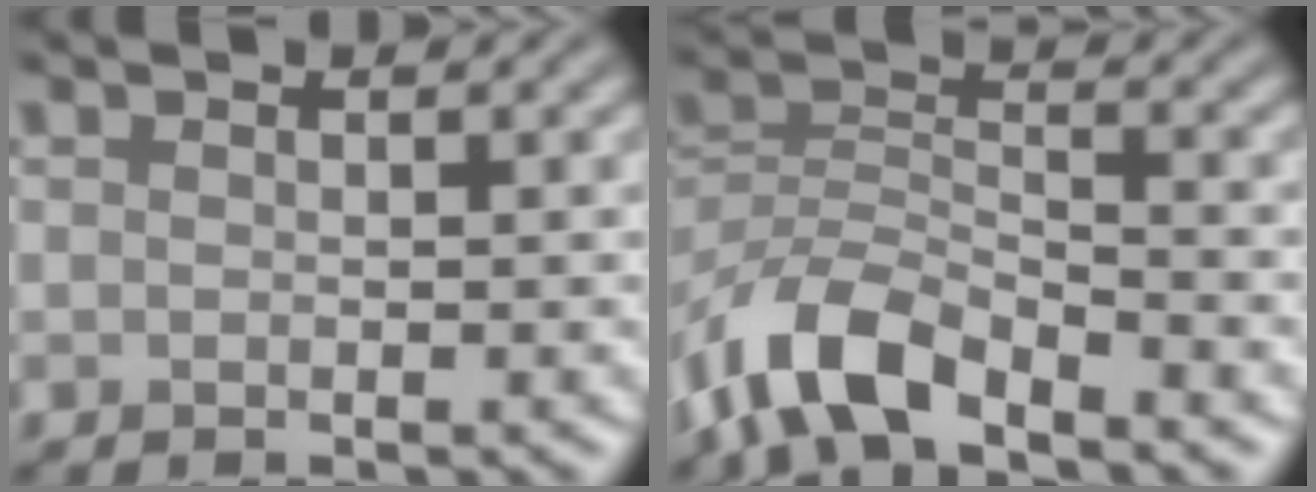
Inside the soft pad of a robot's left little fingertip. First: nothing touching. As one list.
[{"total": 6.9, "force": [-5.1, 2.5, 3.9], "torque": [-0.072, 0.000, -0.108]}]